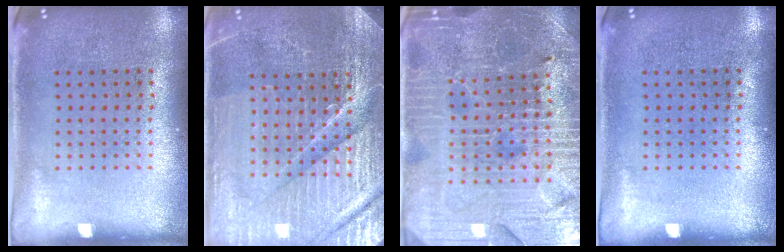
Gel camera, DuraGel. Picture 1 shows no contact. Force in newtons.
{"total": 5.2, "press": 4.8, "slide": 1.8}
{"total": 4.5, "press": 4.3, "slide": 1.3}
{"total": 0.0}